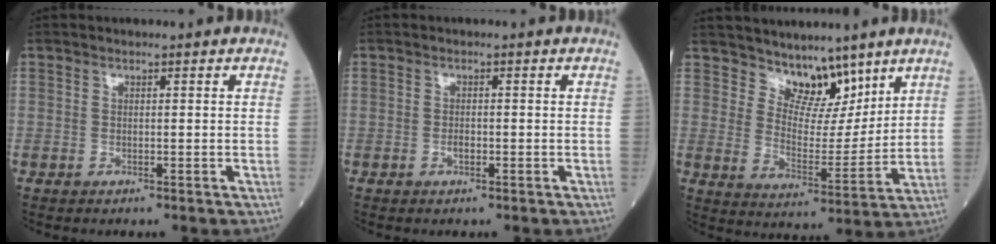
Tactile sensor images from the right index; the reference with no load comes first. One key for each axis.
{"total": 1.1, "fx": -0.4, "fy": 0.5, "fz": 0.9, "tx": -0.018, "ty": 0.000, "tz": -0.007}
{"total": 7.8, "fx": 6.3, "fy": 3.6, "fz": 2.8, "tx": -0.037, "ty": -0.003, "tz": 0.115}